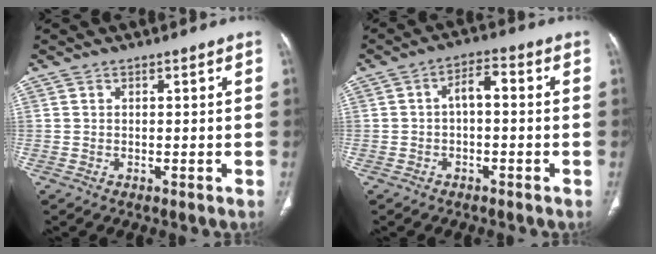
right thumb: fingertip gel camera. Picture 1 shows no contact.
{"total": 4.2, "force": [-0.4, 2.0, 3.6], "torque": [-0.055, 0.024, -0.015]}